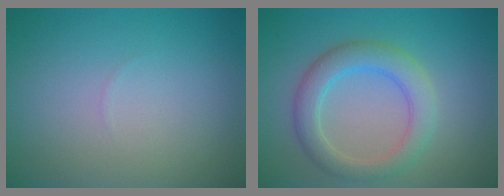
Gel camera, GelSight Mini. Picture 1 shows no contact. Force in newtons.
{"total": 4.2, "press": 4.2, "slide": 0.3}